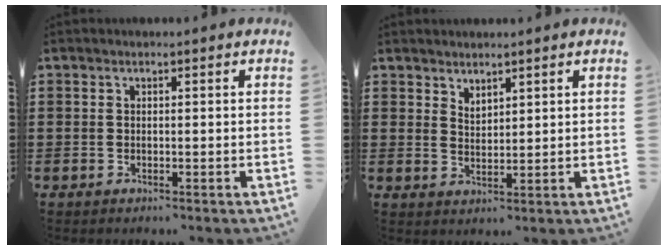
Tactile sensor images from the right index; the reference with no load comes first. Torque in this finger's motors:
{"motor_torque": [-0.20, 0.29, 0.01, 0.00]}